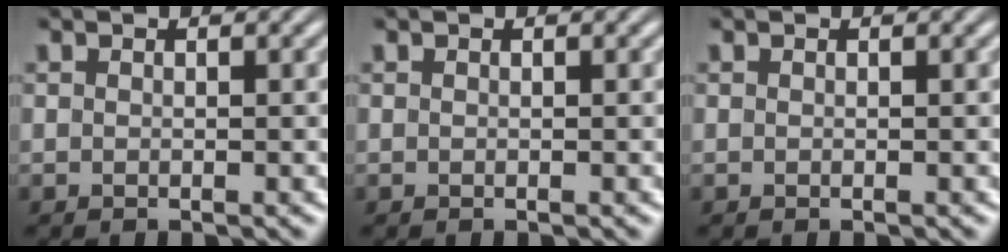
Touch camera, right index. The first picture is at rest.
{"total": 0.0}
{"total": 0.0}